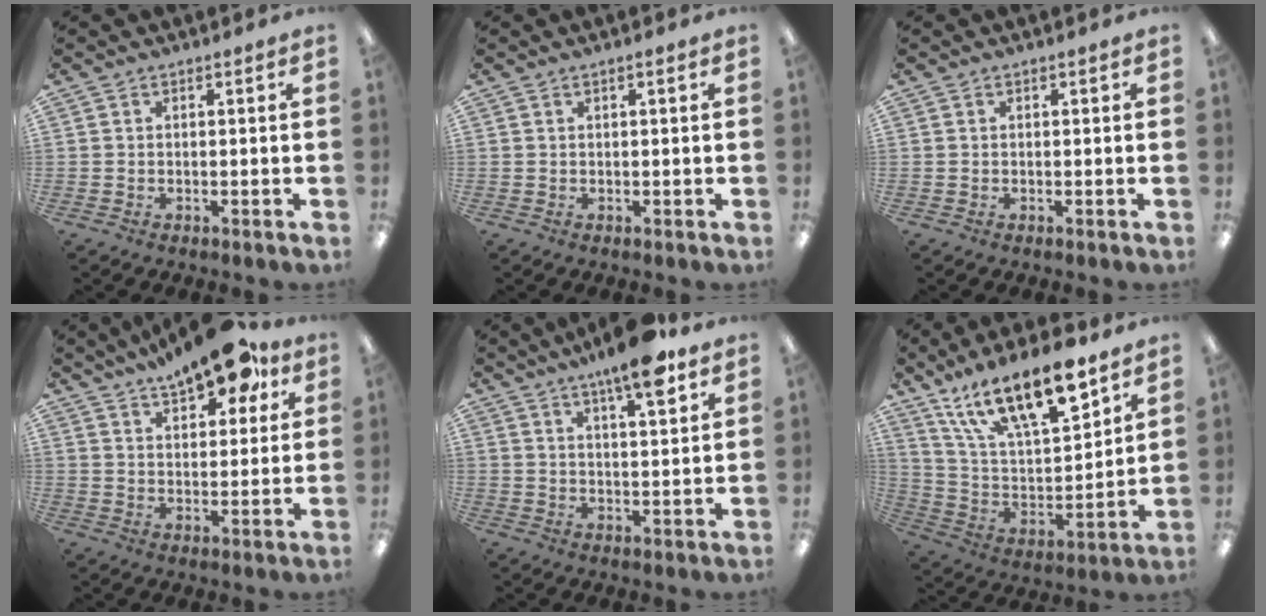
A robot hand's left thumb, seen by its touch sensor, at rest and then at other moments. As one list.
[{"total": 0.8, "force": [0.4, 0.1, 0.7], "torque": [-0.013, 0.002, 0.007]}, {"total": 0.0}, {"total": 13.5, "force": [10.1, 5.2, 7.4], "torque": [-0.107, -0.053, 0.173]}, {"total": 10.2, "force": [7.4, 2.1, 6.8], "torque": [-0.099, -0.040, 0.120]}, {"total": 20.4, "force": [14.4, 6.8, 12.7], "torque": [-0.222, -0.084, 0.249]}]